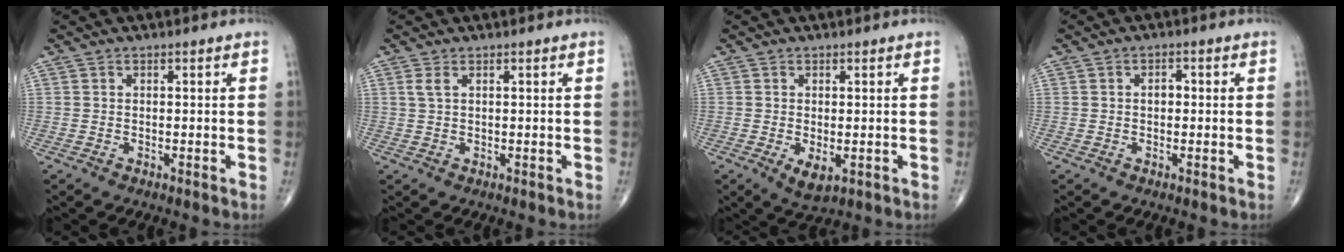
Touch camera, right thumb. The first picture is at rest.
{"total": 1.5, "force": [0.6, 0.6, 1.2], "torque": [-0.032, 0.008, 0.018]}
{"total": 3.6, "force": [-1.0, 1.7, 3.0], "torque": [-0.049, -0.010, -0.008]}
{"total": 1.8, "force": [0.0, 1.3, 1.3], "torque": [-0.013, 0.006, -0.004]}